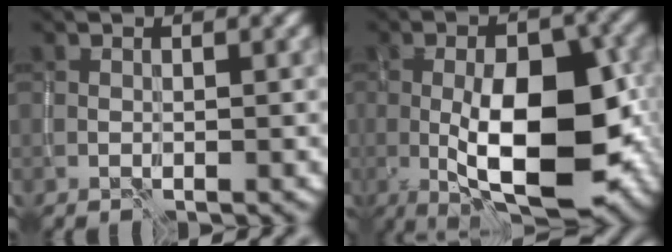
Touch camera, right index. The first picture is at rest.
{"total": 11.8, "force": [-2.6, 4.5, 10.5], "torque": [-0.171, 0.000, -0.041]}